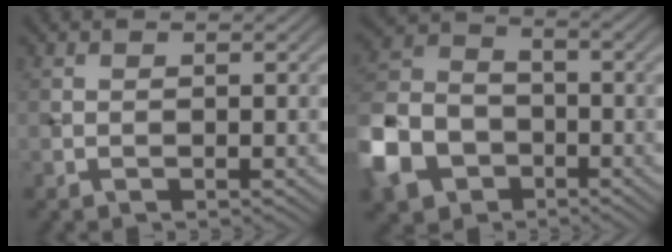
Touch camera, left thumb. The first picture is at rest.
{"total": 11.0, "force": [-5.2, 7.9, 5.8], "torque": [-0.160, -0.016, -0.120]}